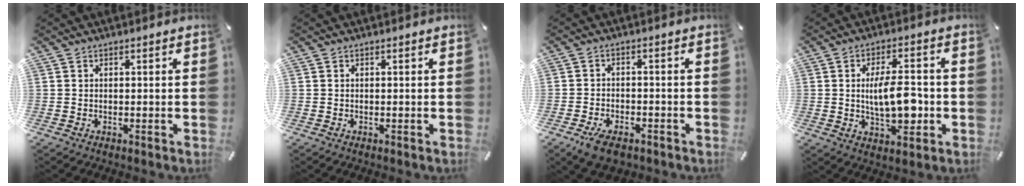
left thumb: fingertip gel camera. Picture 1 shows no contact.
{"total": 0.0}
{"total": 5.3, "force": [-3.5, 2.7, 2.8], "torque": [-0.061, 0.016, -0.066]}
{"total": 11.2, "force": [-0.6, 5.6, 9.7], "torque": [-0.161, 0.001, -0.014]}